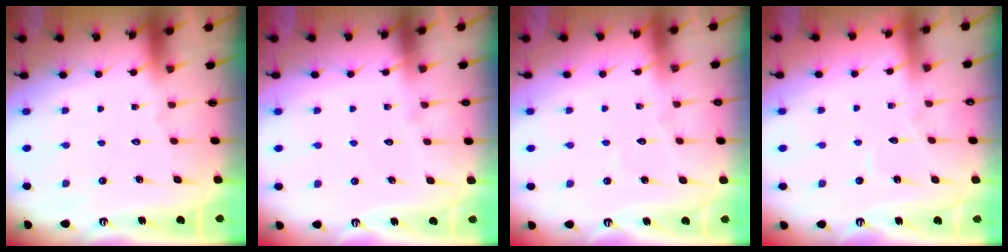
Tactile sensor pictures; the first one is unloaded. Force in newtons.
{"total": 4.8, "press": 4.8, "slide": 0.6}
{"total": 3.1, "press": 3.1, "slide": 0.3}
{"total": 2.9, "press": 2.9, "slide": 0.3}